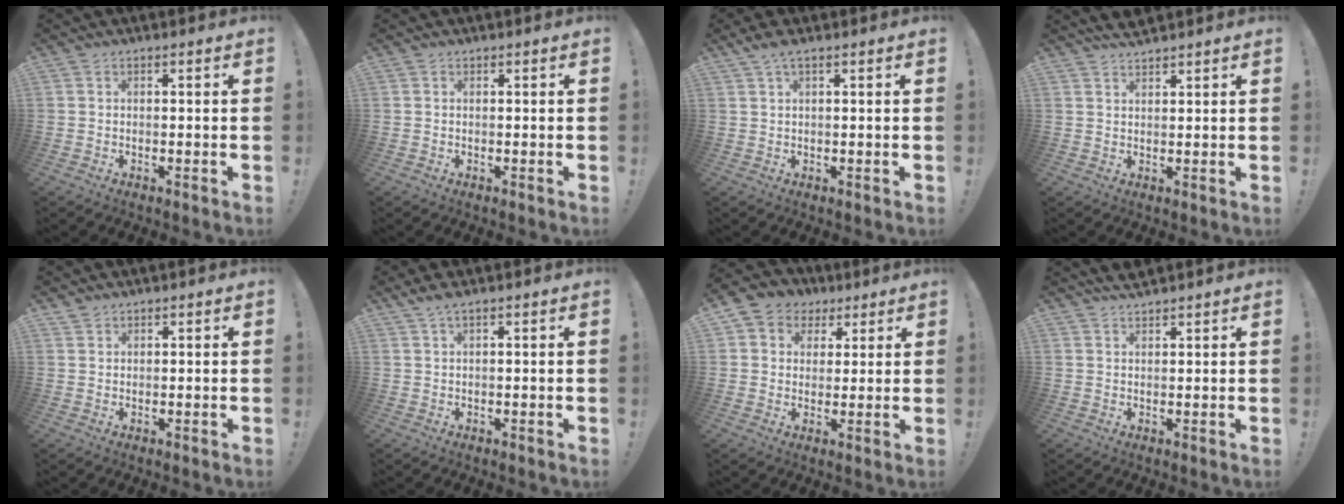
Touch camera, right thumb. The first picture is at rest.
{"total": 0.0}
{"total": 2.9, "force": [1.8, 0.4, 2.2], "torque": [-0.036, -0.006, 0.031]}
{"total": 3.3, "force": [3.2, 0.5, 0.9], "torque": [-0.017, -0.016, 0.058]}
{"total": 1.7, "force": [1.5, 0.7, 0.2], "torque": [0.000, -0.008, 0.029]}
{"total": 2.3, "force": [1.7, 0.0, 1.6], "torque": [-0.031, -0.003, 0.029]}
{"total": 6.8, "force": [2.1, 6.3, 1.5], "torque": [-0.015, -0.007, 0.046]}
{"total": 2.9, "force": [2.8, 0.5, 0.7], "torque": [-0.013, -0.013, 0.052]}